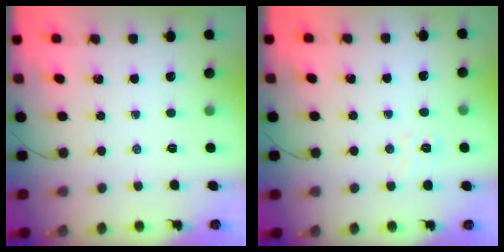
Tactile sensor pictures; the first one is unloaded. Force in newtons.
{"total": 4.6, "press": 4.5, "slide": 1.1}